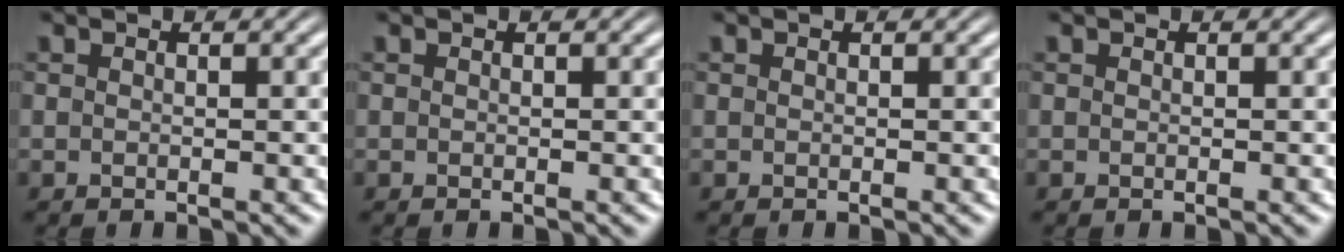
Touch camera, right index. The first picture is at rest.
{"total": 0.0}
{"total": 0.0}
{"total": 0.0}